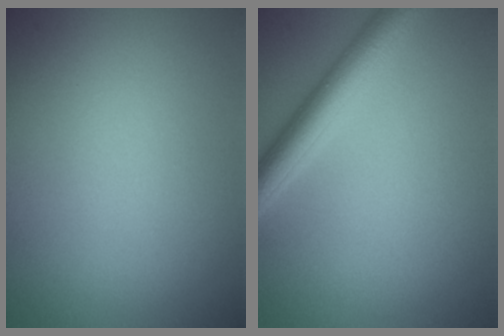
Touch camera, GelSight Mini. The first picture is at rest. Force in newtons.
{"total": 4.5, "press": 4.5, "slide": 0.2}